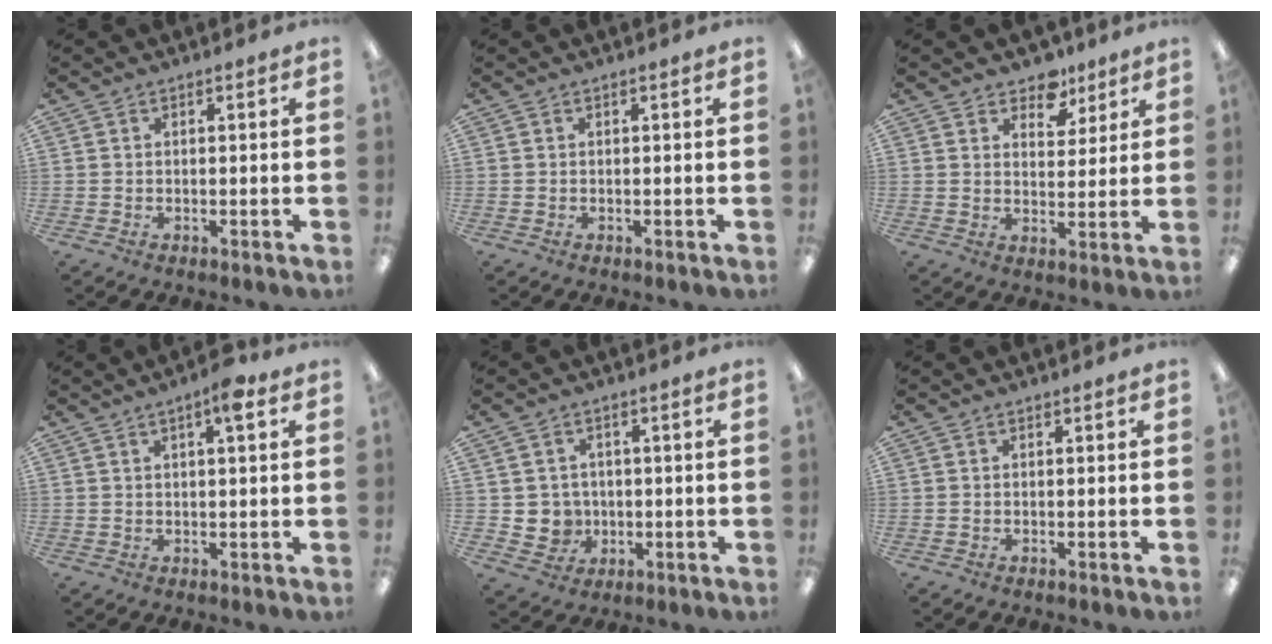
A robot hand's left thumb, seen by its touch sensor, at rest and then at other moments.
{"total": 0.0}
{"total": 7.7, "force": [5.9, 4.5, 2.1], "torque": [-0.016, -0.036, 0.103]}
{"total": 5.0, "force": [2.6, 1.1, 4.1], "torque": [-0.063, -0.002, 0.038]}
{"total": 5.0, "force": [0.3, 4.9, 0.6], "torque": [-0.018, 0.006, 0.011]}
{"total": 0.0}